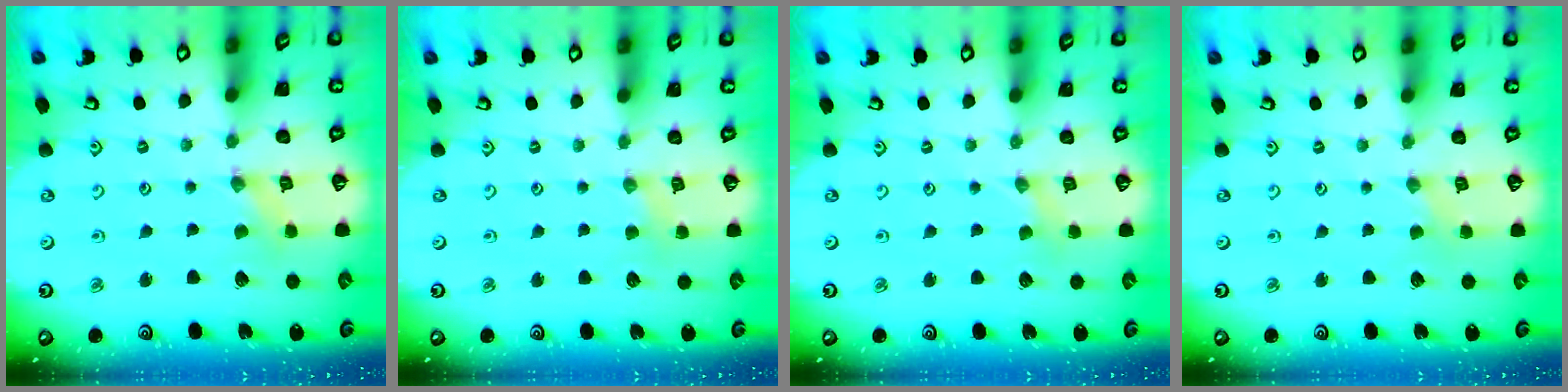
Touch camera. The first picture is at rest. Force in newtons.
{"total": 2.7, "press": 2.6, "slide": 0.4}
{"total": 0.7, "press": 0.7, "slide": 0.1}
{"total": 0.0}